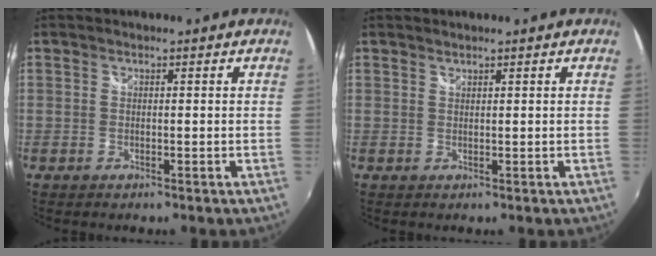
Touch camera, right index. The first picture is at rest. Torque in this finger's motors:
{"motor_torque": [-0.08, 0.07, -0.03, -0.01]}